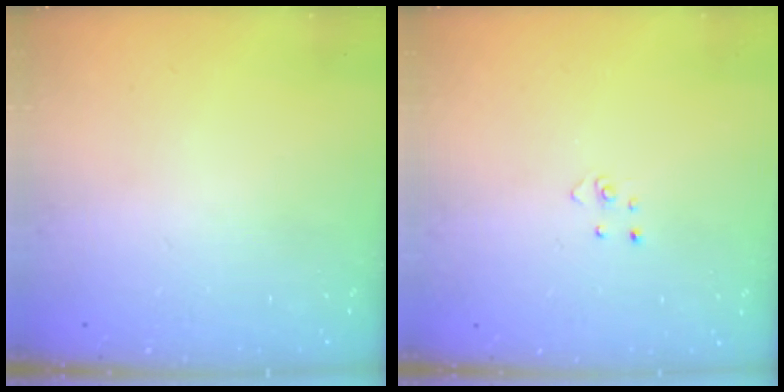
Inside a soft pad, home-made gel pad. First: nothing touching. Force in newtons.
{"total": 2.7, "press": 2.7, "slide": 0.3}